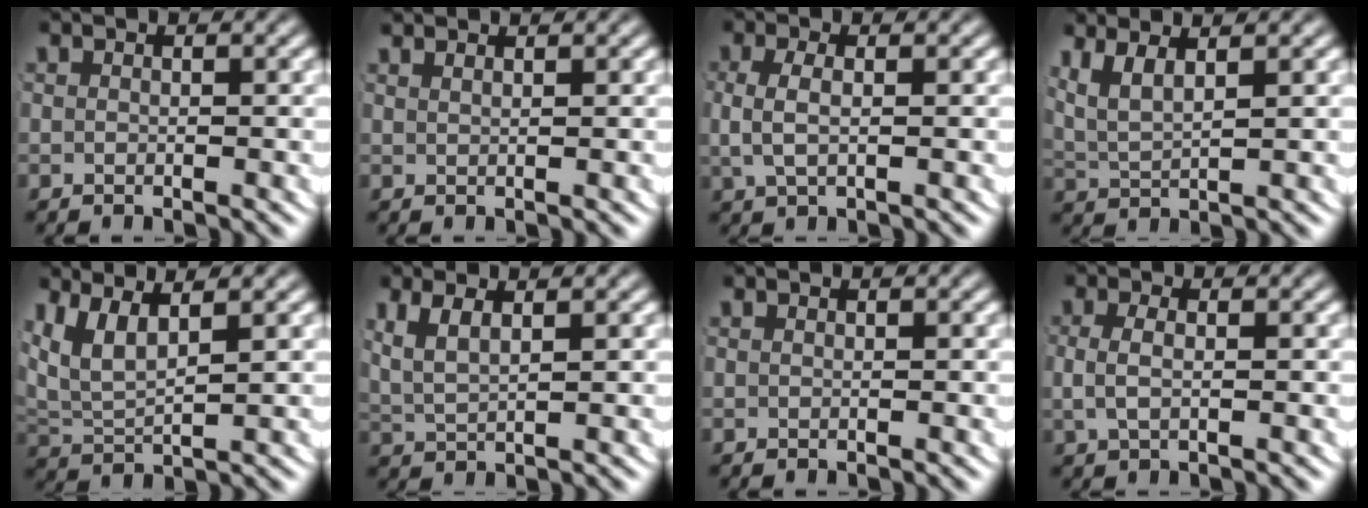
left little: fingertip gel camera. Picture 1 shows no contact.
{"total": 1.3, "force": [1.2, -0.5, 0.2], "torque": [0.001, -0.002, 0.025]}
{"total": 2.7, "force": [0.3, 1.4, 2.3], "torque": [-0.054, -0.004, 0.011]}
{"total": 4.9, "force": [2.0, 3.0, 3.2], "torque": [-0.081, 0.000, 0.035]}
{"total": 6.3, "force": [2.2, 4.6, 3.7], "torque": [-0.107, -0.007, 0.037]}
{"total": 3.2, "force": [1.2, 1.8, 2.3], "torque": [-0.063, -0.006, 0.031]}
{"total": 0.0}
{"total": 2.2, "force": [0.0, 1.1, 1.8], "torque": [-0.044, -0.005, 0.005]}